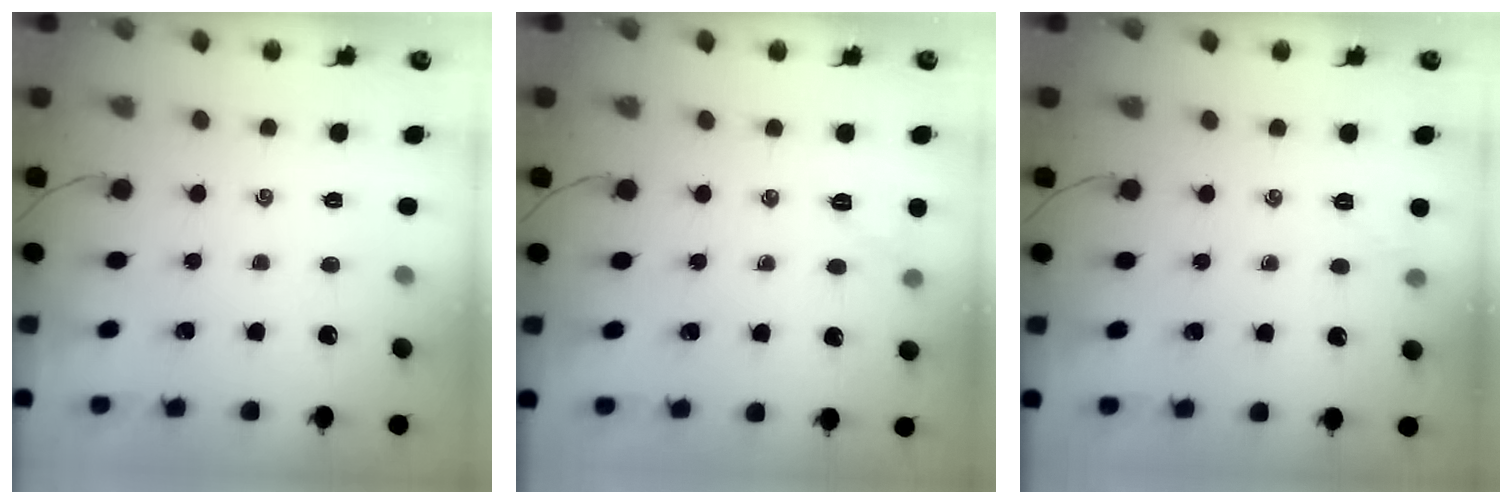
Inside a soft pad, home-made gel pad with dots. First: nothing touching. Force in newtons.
{"total": 6.5, "press": 6.3, "slide": 1.4}
{"total": 4.3, "press": 4.1, "slide": 1.3}